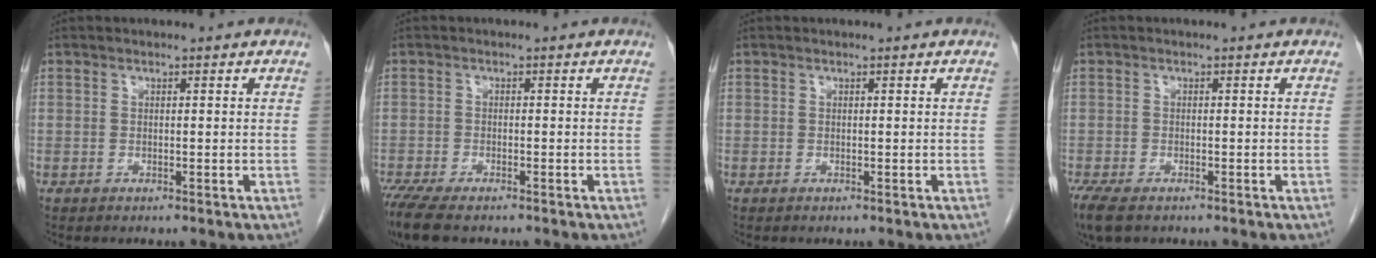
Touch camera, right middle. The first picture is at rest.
{"total": 7.4, "force": [-5.8, 2.0, 4.2], "torque": [-0.079, -0.017, -0.096]}
{"total": 0.0}
{"total": 6.4, "force": [-4.4, 2.8, 3.8], "torque": [-0.083, -0.017, -0.073]}